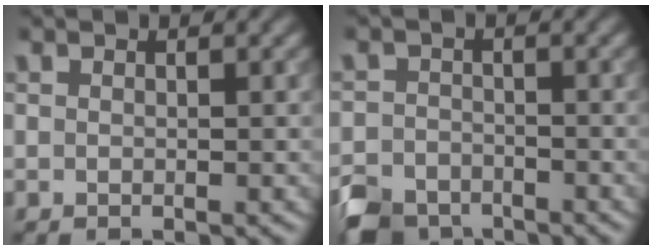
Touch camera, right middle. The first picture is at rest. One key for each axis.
{"total": 4.3, "fx": -3.5, "fy": 2.2, "fz": 1.1, "tx": -0.014, "ty": -0.008, "tz": -0.070}